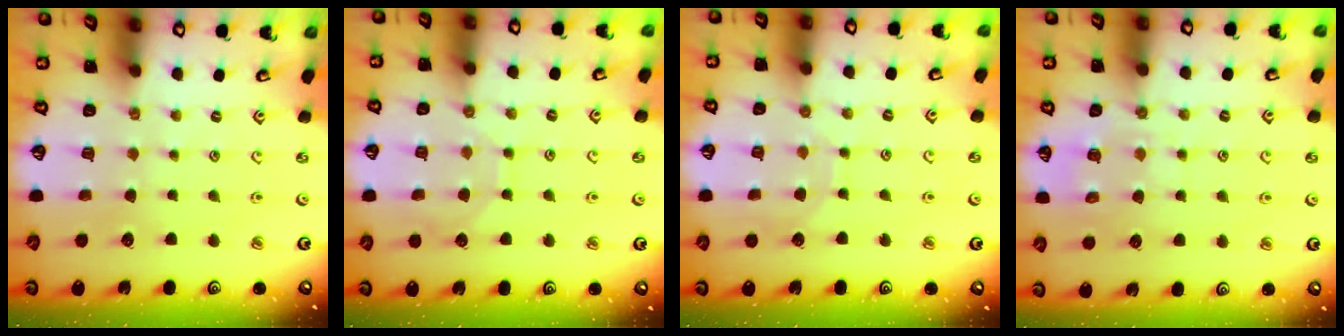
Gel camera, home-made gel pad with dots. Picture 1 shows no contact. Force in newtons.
{"total": 7.8, "press": 7.8, "slide": 0.6}
{"total": 7.1, "press": 7.1, "slide": 0.2}
{"total": 7.8, "press": 7.8, "slide": 0.7}